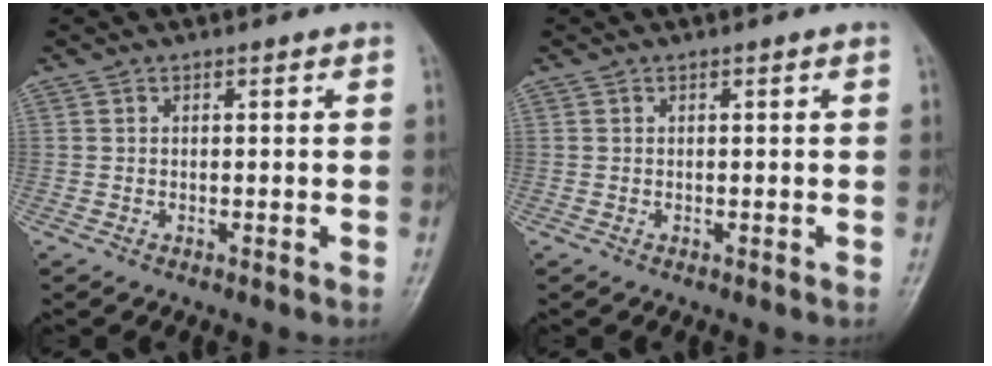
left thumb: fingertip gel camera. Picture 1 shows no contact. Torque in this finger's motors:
{"motor_torque": [-0.05, 0.05, -0.06, 0.04, 0.00]}